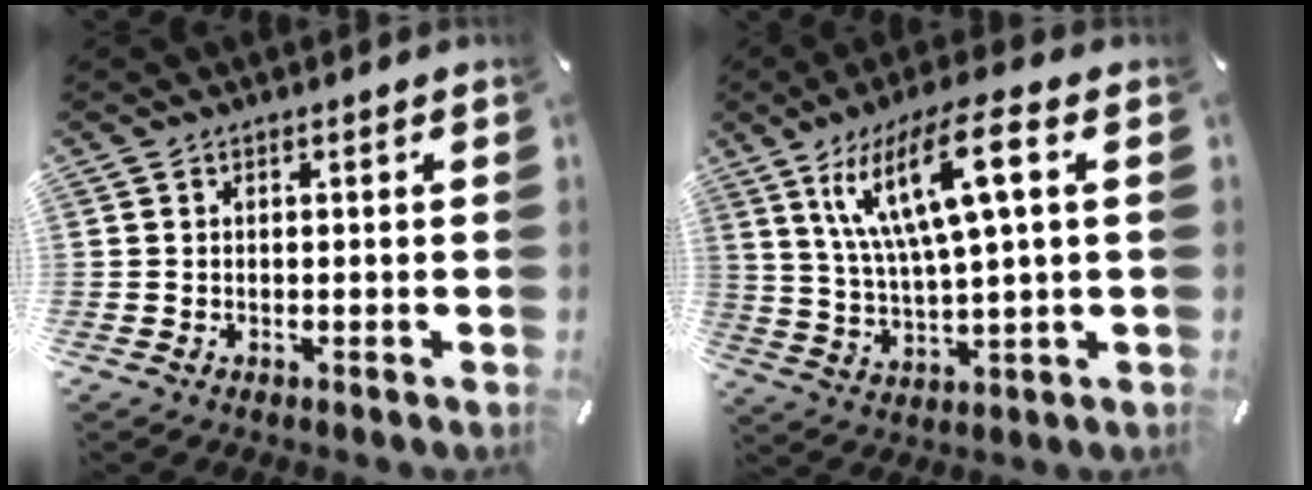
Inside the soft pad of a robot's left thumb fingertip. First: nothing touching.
{"total": 15.5, "force": [6.1, 3.6, 13.8], "torque": [-0.287, -0.001, 0.096]}